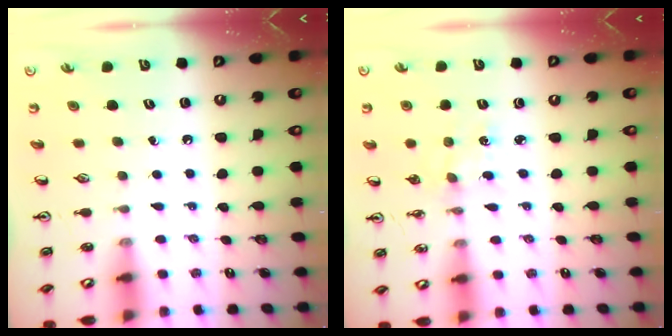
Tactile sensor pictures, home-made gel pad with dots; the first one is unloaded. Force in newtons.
{"total": 2.6, "press": 2.6, "slide": 0.3}